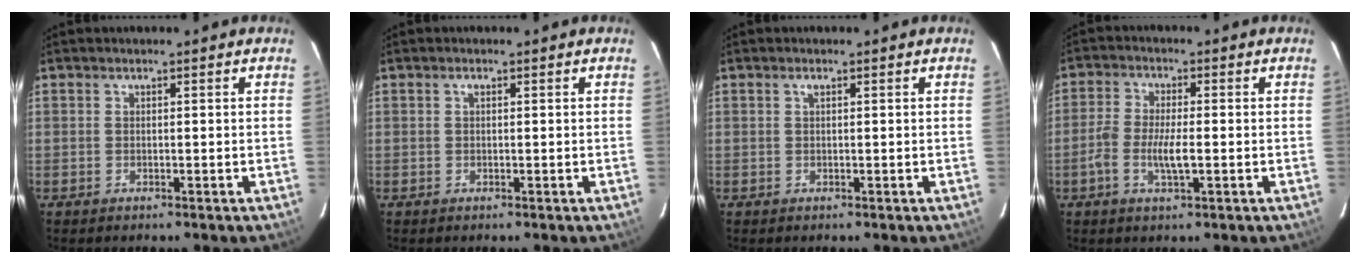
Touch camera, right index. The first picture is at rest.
{"total": 0.5, "force": [0.2, 0.3, 0.4], "torque": [-0.007, 0.004, 0.002]}
{"total": 0.5, "force": [0.3, 0.2, 0.4], "torque": [-0.008, 0.004, 0.004]}
{"total": 5.4, "force": [-1.5, 1.5, 4.9], "torque": [-0.107, 0.002, -0.034]}